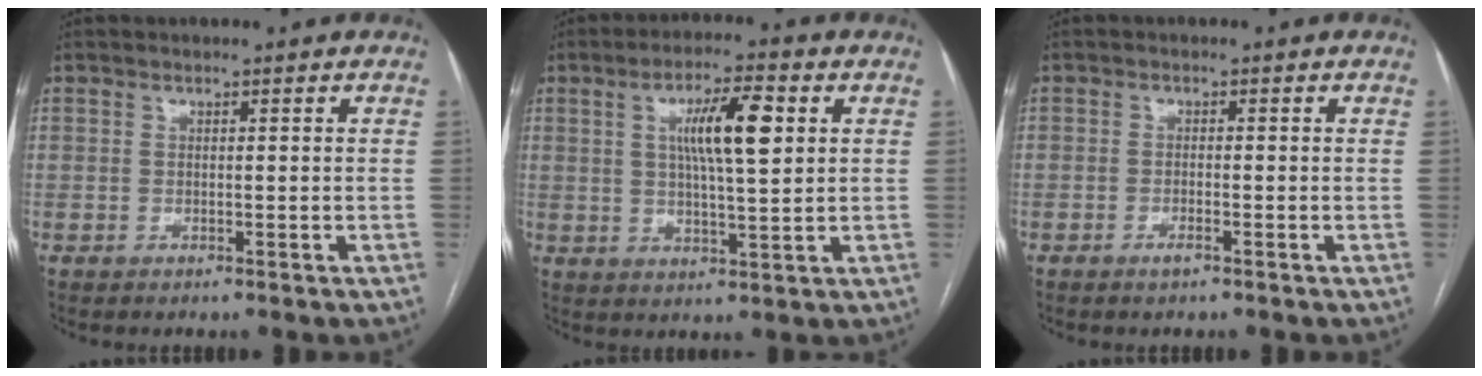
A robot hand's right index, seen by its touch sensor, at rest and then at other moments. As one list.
[{"total": 9.2, "force": [2.5, 1.5, 8.7], "torque": [-0.154, 0.009, 0.043]}, {"total": 1.4, "force": [-0.9, 0.2, 1.1], "torque": [-0.019, 0.000, -0.017]}]